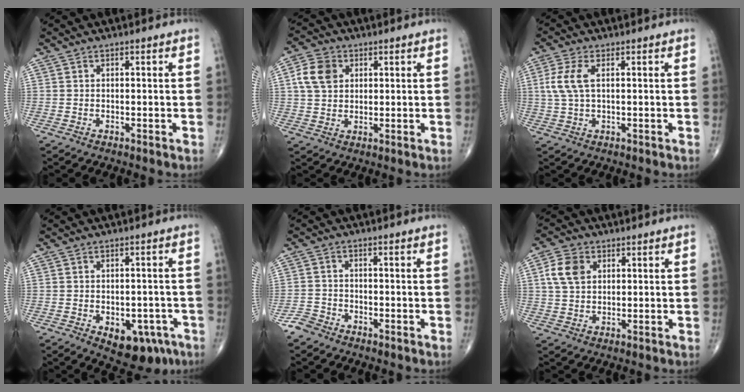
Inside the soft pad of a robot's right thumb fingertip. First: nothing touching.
{"total": 6.8, "force": [1.9, 5.2, 3.9], "torque": [-0.063, 0.003, 0.033]}
{"total": 5.5, "force": [1.2, 2.4, 4.8], "torque": [-0.126, 0.010, 0.024]}
{"total": 10.2, "force": [-4.8, 6.1, 6.6], "torque": [-0.055, 0.021, -0.053]}
{"total": 3.0, "force": [-2.4, 1.7, 0.3], "torque": [-0.003, 0.009, -0.052]}
{"total": 6.3, "force": [1.8, 4.5, 4.0], "torque": [-0.071, 0.002, 0.031]}